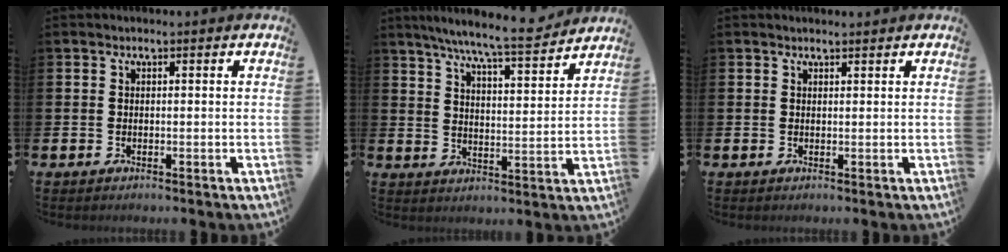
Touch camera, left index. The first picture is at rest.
{"total": 8.4, "force": [7.7, 0.0, 3.4], "torque": [-0.071, -0.050, 0.131]}
{"total": 0.9, "force": [0.9, 0.0, 0.1], "torque": [0.012, -0.005, 0.013]}